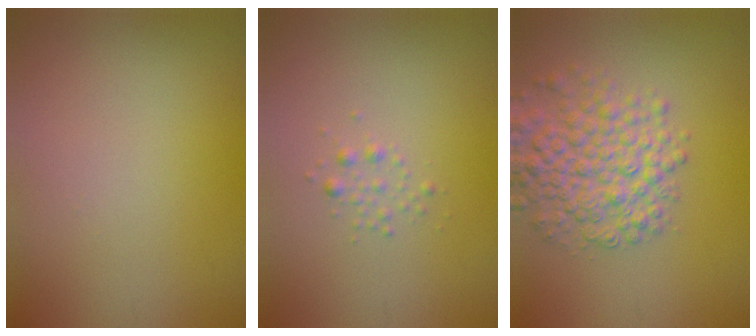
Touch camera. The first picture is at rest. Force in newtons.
{"total": 0.9, "press": 0.9, "slide": 0.0}
{"total": 5.7, "press": 5.7, "slide": 0.2}